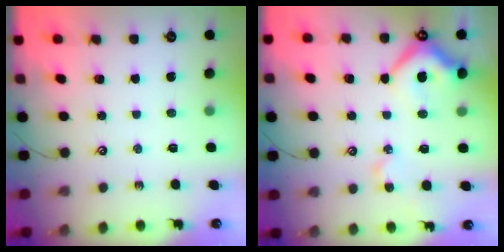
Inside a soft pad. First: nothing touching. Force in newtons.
{"total": 9.9, "press": 9.8, "slide": 1.4}